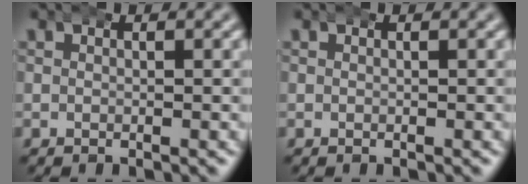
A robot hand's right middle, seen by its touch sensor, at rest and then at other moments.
{"total": 0.0}